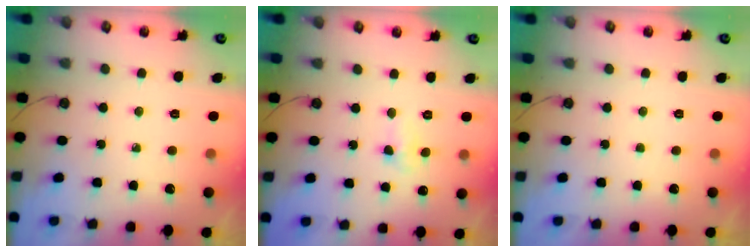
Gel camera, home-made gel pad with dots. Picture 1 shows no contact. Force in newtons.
{"total": 4.6, "press": 3.0, "slide": 3.4}
{"total": 0.0}